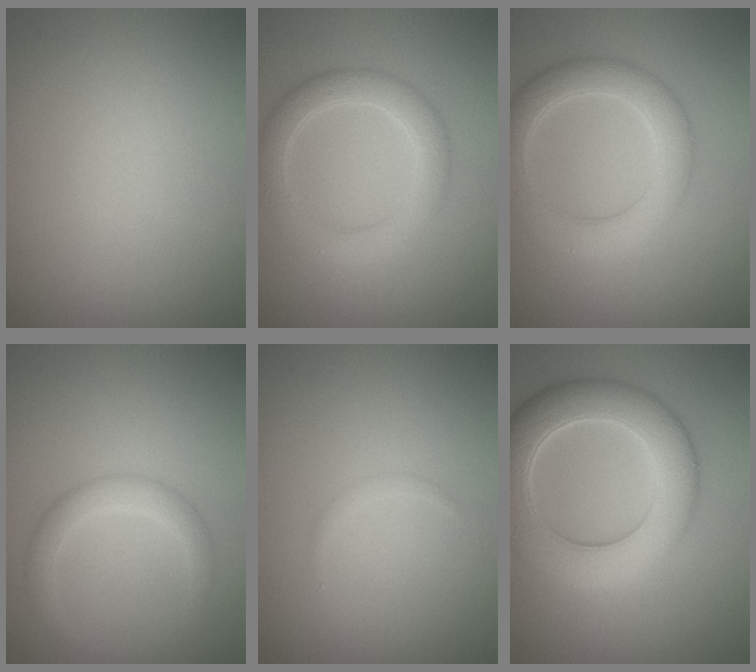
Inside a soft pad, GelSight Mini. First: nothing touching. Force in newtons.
{"total": 4.0, "press": 4.0, "slide": 0.1}
{"total": 4.7, "press": 4.7, "slide": 0.2}
{"total": 2.4, "press": 2.4, "slide": 0.2}
{"total": 0.5, "press": 0.5, "slide": 0.0}
{"total": 8.2, "press": 8.2, "slide": 0.2}